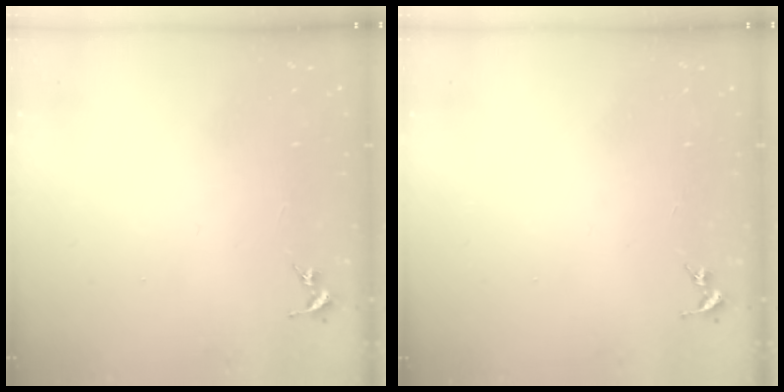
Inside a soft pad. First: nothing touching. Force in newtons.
{"total": 0.0}